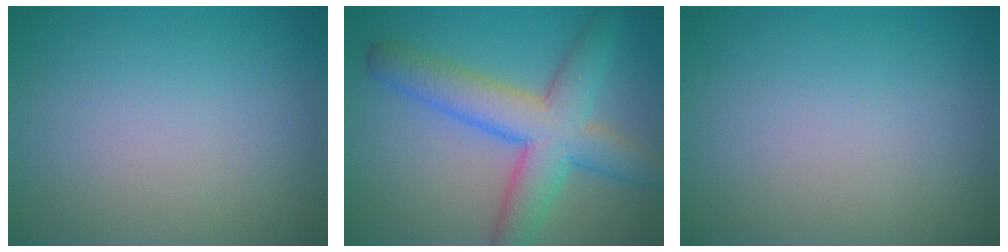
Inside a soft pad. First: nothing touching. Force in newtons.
{"total": 7.4, "press": 7.4, "slide": 0.1}
{"total": 0.0}